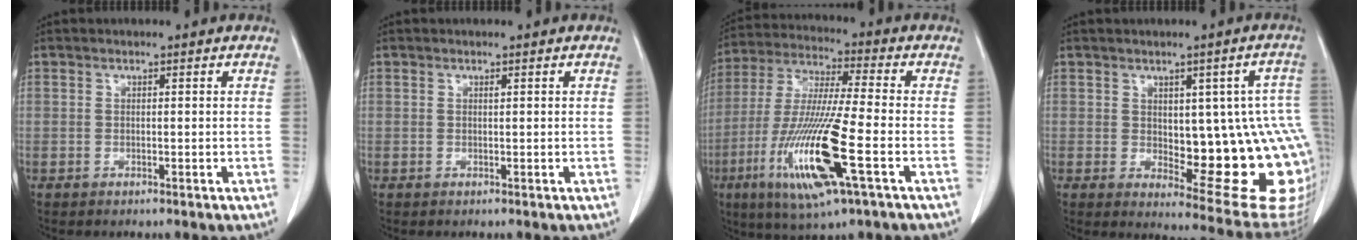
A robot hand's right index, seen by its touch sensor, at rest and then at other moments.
{"total": 0.0}
{"total": 17.3, "force": [-6.0, 0.9, 16.2], "torque": [-0.339, -0.027, -0.111]}
{"total": 17.8, "force": [-1.1, 6.2, 16.7], "torque": [-0.137, 0.014, 0.008]}